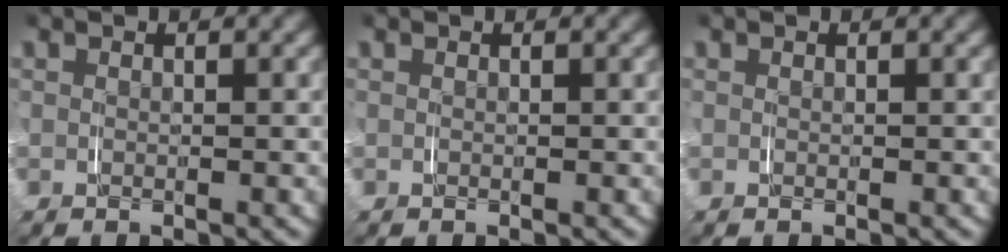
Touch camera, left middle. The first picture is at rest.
{"total": 0.0}
{"total": 0.0}